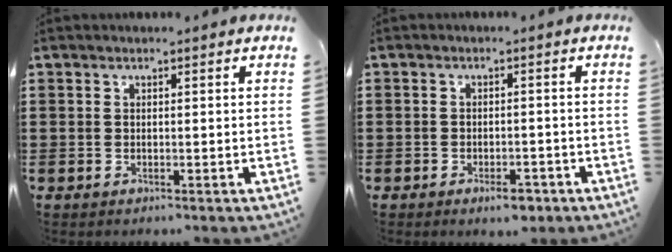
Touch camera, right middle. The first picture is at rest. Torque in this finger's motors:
{"motor_torque": [0.91, -0.85, 0.22, 0.01]}